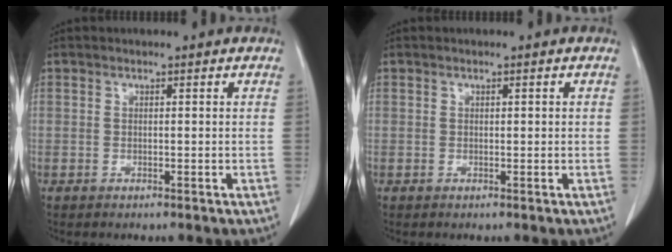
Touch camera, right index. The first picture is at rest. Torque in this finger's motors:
{"motor_torque": [-0.12, -0.02, 0.00, -0.01]}